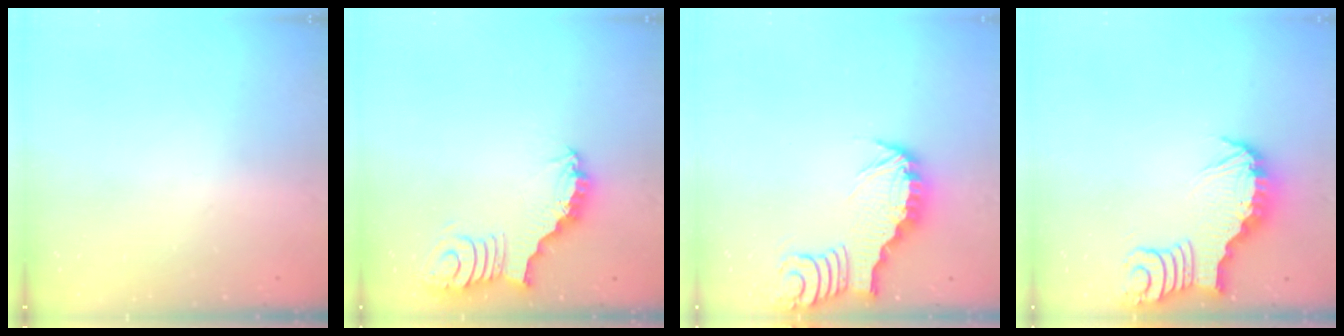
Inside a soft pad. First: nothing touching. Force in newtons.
{"total": 3.2, "press": 3.1, "slide": 0.6}
{"total": 3.3, "press": 3.3, "slide": 0.4}
{"total": 3.9, "press": 3.9, "slide": 0.0}